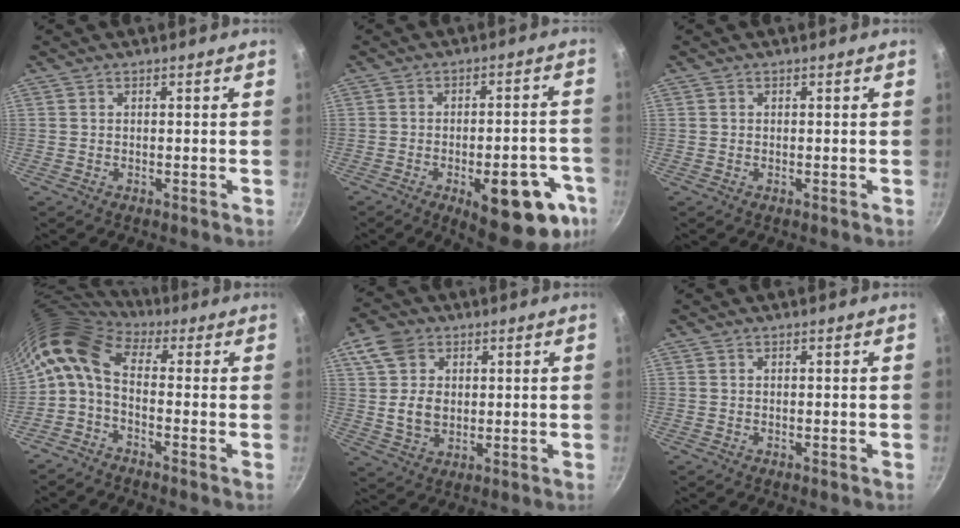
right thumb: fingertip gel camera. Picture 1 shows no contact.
{"total": 18.0, "force": [-7.7, 7.5, 14.5], "torque": [-0.127, 0.025, -0.091]}
{"total": 0.0}
{"total": 9.4, "force": [0.3, 5.3, 7.8], "torque": [-0.157, 0.023, -0.014]}
{"total": 9.4, "force": [2.1, 7.3, 5.5], "torque": [-0.071, -0.008, 0.037]}
{"total": 0.0}